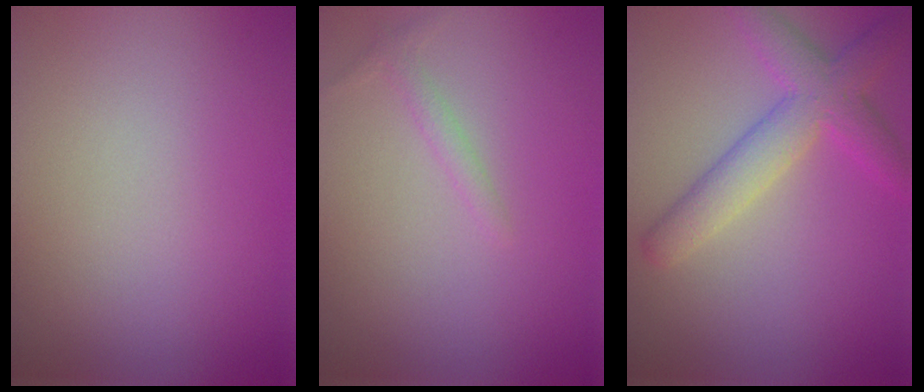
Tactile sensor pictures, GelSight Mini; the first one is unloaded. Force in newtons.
{"total": 1.1, "press": 1.1, "slide": 0.1}
{"total": 4.5, "press": 4.5, "slide": 0.3}